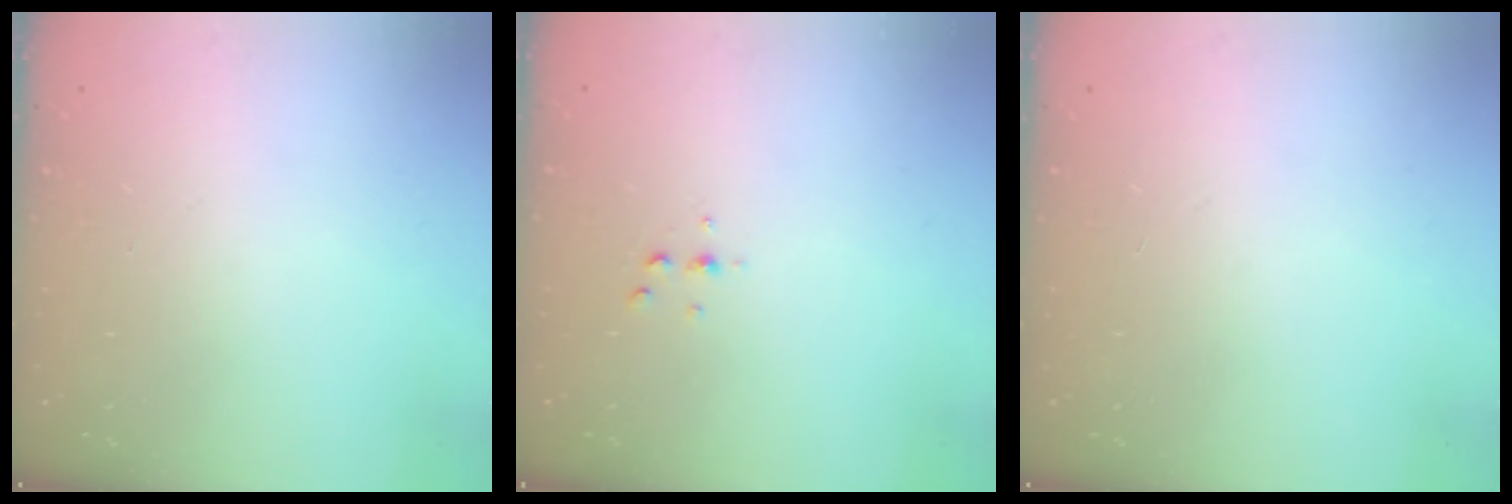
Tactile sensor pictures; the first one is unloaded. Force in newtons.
{"total": 2.6, "press": 2.6, "slide": 0.3}
{"total": 0.0}